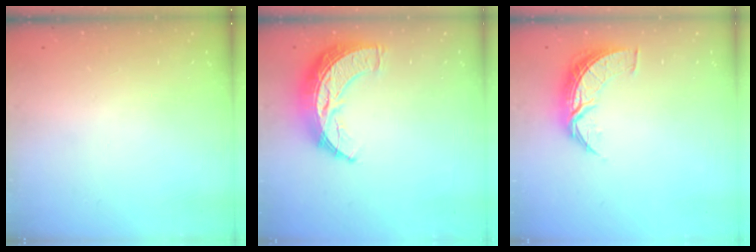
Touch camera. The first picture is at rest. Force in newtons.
{"total": 14.1, "press": 14.1, "slide": 0.6}
{"total": 8.5, "press": 8.5, "slide": 0.5}